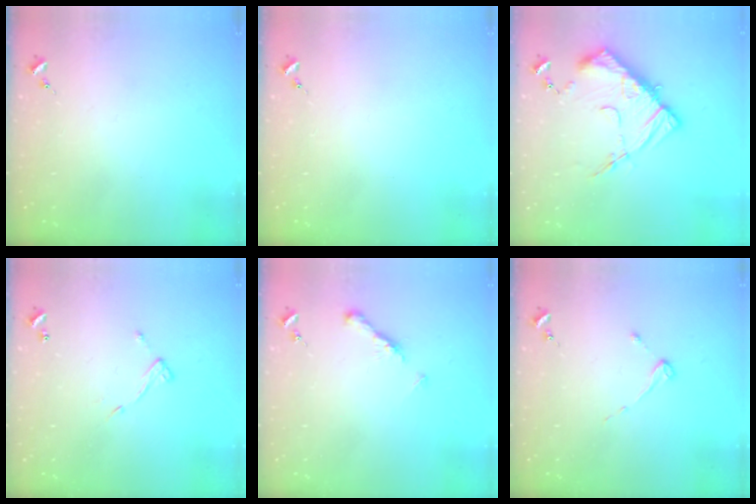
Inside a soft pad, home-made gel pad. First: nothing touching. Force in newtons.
{"total": 0.0}
{"total": 14.8, "press": 14.7, "slide": 1.4}
{"total": 7.2, "press": 7.2, "slide": 0.5}
{"total": 6.8, "press": 6.7, "slide": 0.6}
{"total": 2.6, "press": 2.5, "slide": 0.4}